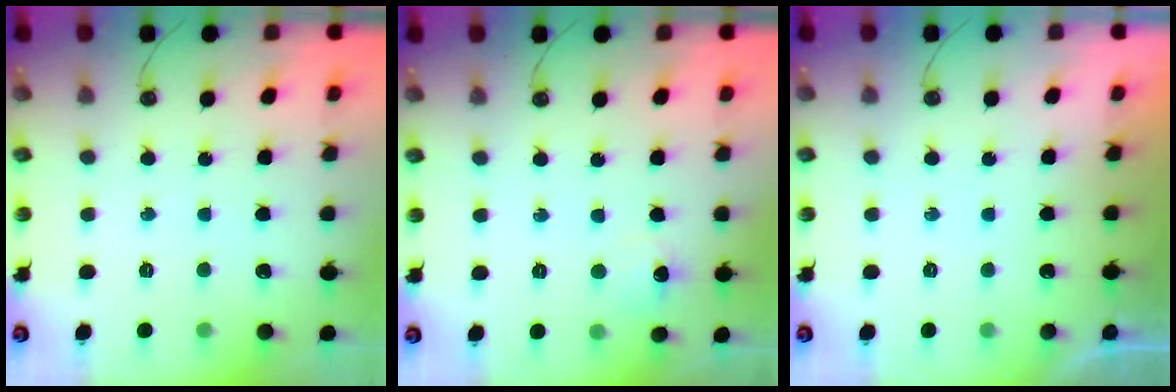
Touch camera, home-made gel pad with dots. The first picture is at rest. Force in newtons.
{"total": 6.0, "press": 5.9, "slide": 0.9}
{"total": 0.0}